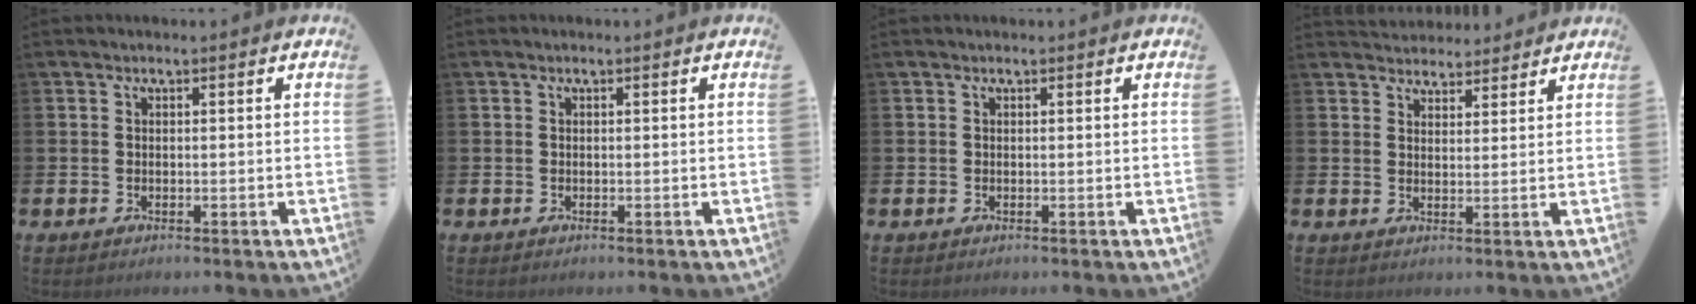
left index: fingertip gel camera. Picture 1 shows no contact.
{"total": 0.0}
{"total": 0.0}
{"total": 3.8, "force": [3.7, 1.0, -0.3], "torque": [0.002, -0.019, 0.067]}